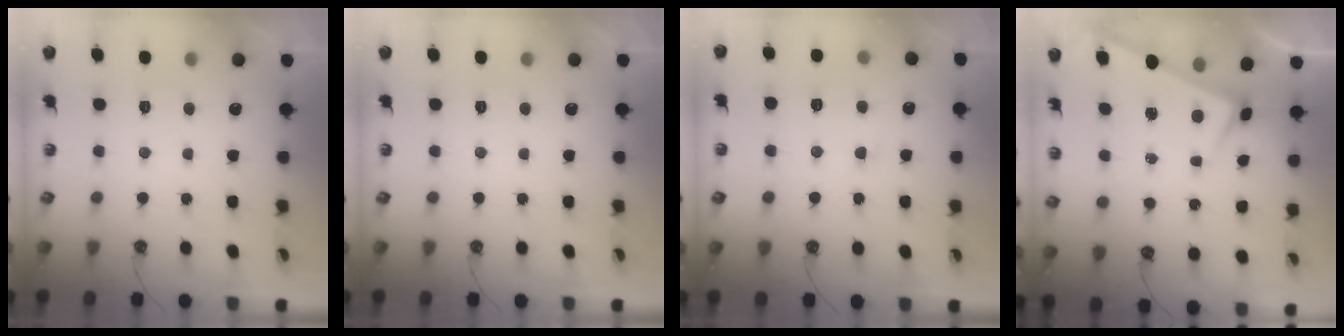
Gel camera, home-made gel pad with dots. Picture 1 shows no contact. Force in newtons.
{"total": 0.0}
{"total": 1.2, "press": 1.0, "slide": 0.7}
{"total": 2.4, "press": 2.4, "slide": 0.1}